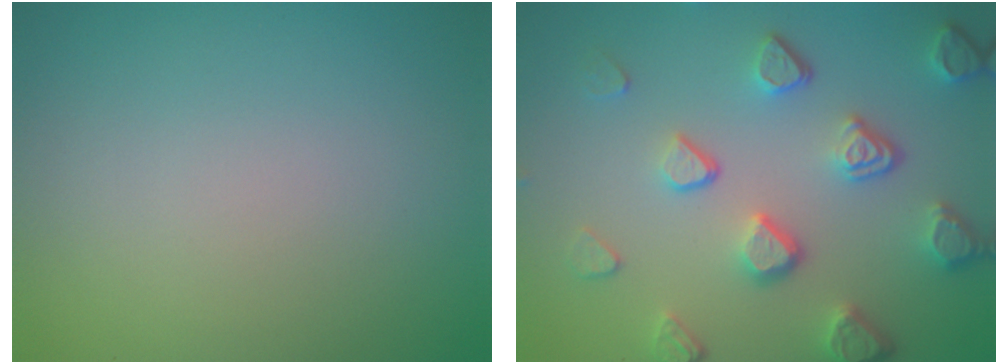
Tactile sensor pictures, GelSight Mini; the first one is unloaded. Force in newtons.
{"total": 5.2, "press": 4.1, "slide": 3.2}